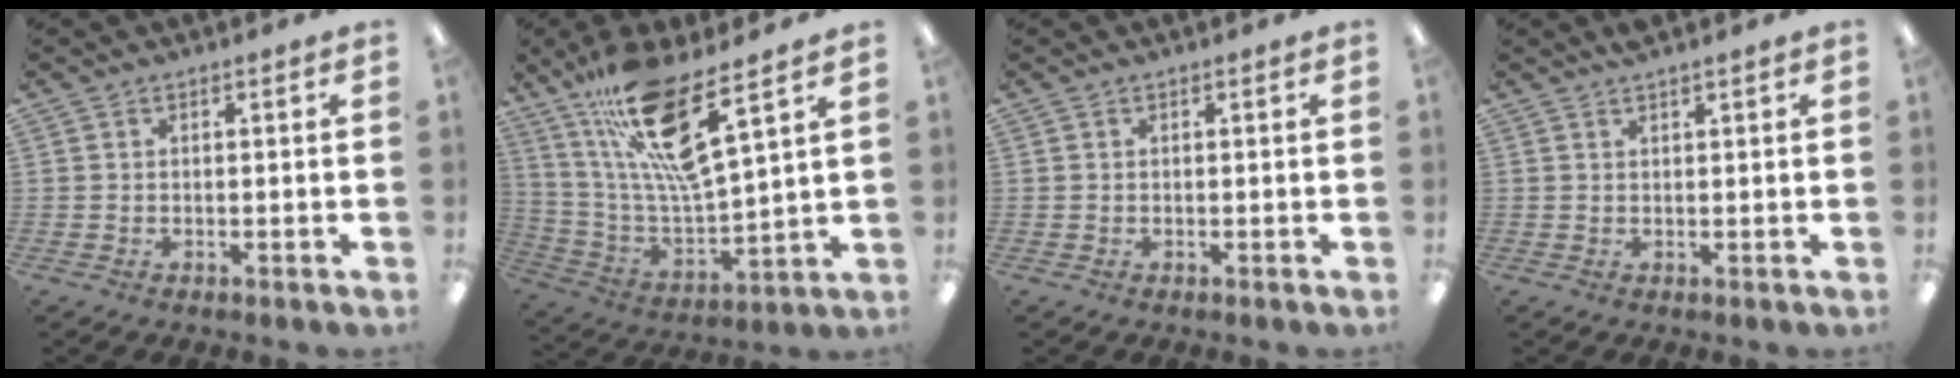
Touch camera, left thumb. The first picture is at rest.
{"total": 19.8, "force": [12.7, 4.5, 14.5], "torque": [-0.275, -0.067, 0.210]}
{"total": 0.0}
{"total": 1.5, "force": [1.3, 0.1, 0.7], "torque": [-0.015, 0.000, 0.023]}